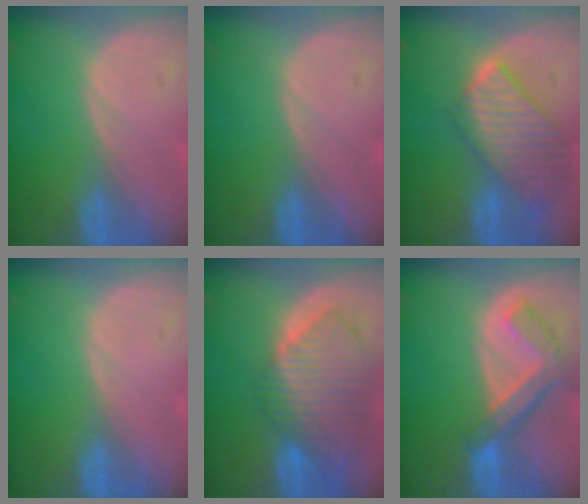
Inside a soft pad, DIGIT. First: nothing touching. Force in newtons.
{"total": 0.0}
{"total": 9.7, "press": 8.4, "slide": 4.9}
{"total": 0.0}
{"total": 10.4, "press": 9.0, "slide": 5.1}
{"total": 7.7, "press": 6.6, "slide": 3.9}